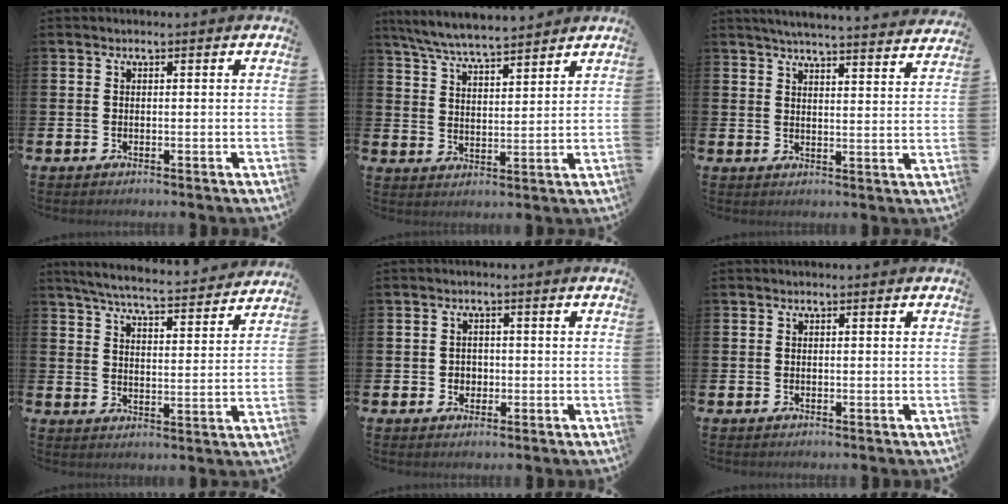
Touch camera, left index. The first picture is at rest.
{"total": 6.4, "force": [6.2, 0.3, 1.6], "torque": [-0.057, -0.029, 0.112]}
{"total": 4.9, "force": [4.8, -0.4, 0.8], "torque": [-0.027, -0.034, 0.084]}
{"total": 6.1, "force": [5.9, 0.4, 1.6], "torque": [-0.048, -0.046, 0.099]}
{"total": 1.8, "force": [-0.1, 1.7, 0.4], "torque": [-0.004, 0.006, -0.008]}
{"total": 0.0}